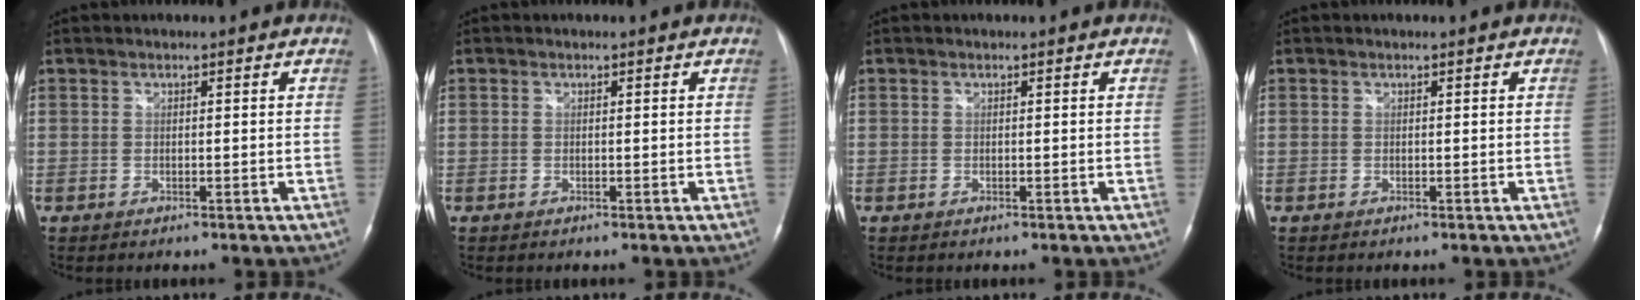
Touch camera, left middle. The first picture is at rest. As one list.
[{"total": 0.0}, {"total": 0.0}, {"total": 0.0}]